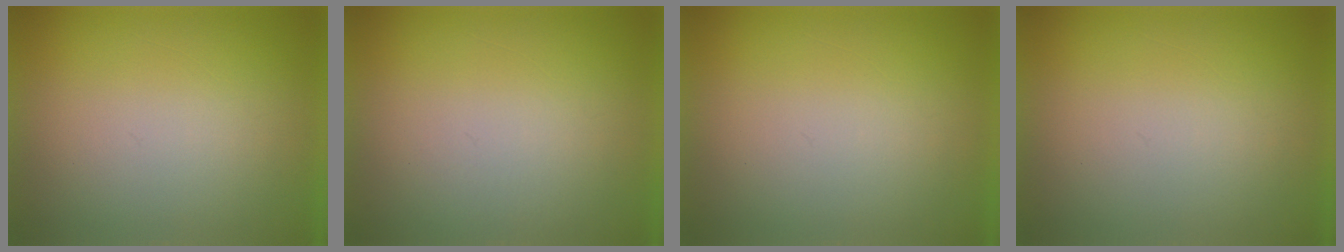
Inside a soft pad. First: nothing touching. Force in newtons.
{"total": 1.1}
{"total": 0.0}
{"total": 1.2}